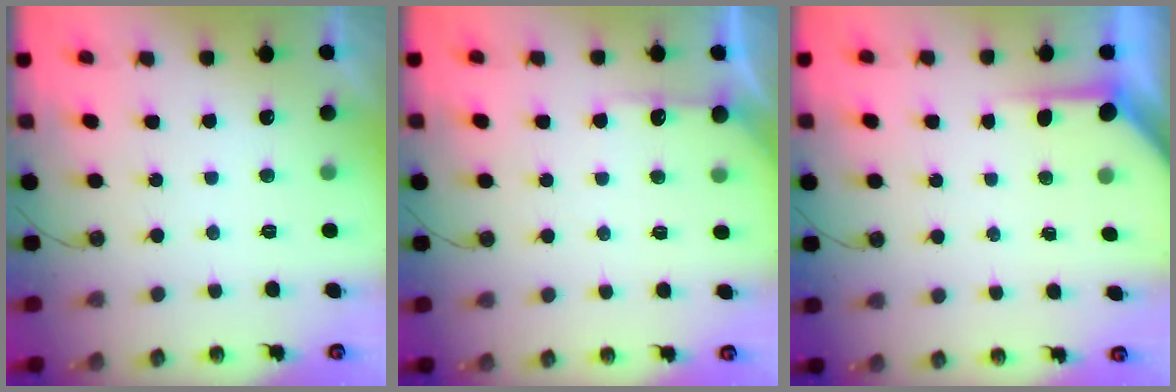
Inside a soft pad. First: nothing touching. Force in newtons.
{"total": 4.7, "press": 4.7, "slide": 0.5}
{"total": 3.9, "press": 3.9, "slide": 0.4}